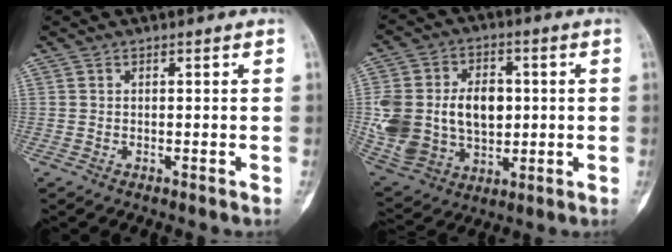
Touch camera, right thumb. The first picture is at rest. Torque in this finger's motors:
{"motor_torque": [1.66, 2.21, 0.89, -0.51, 0.20]}